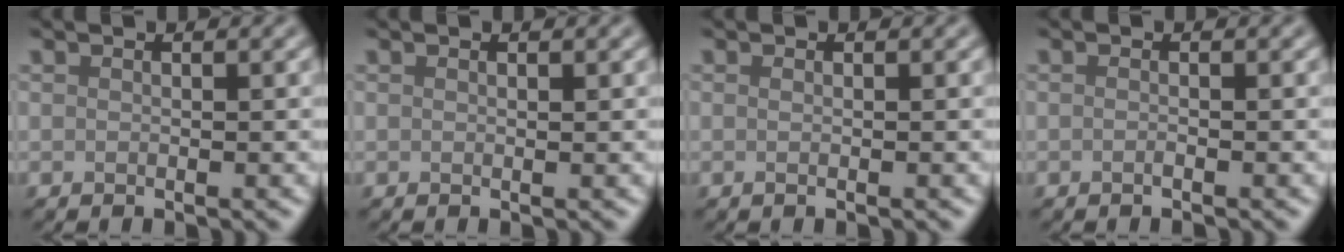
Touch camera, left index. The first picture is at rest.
{"total": 0.5, "force": [0.3, 0.1, 0.4], "torque": [-0.004, 0.002, 0.001]}
{"total": 0.8, "force": [0.0, 0.3, 0.7], "torque": [-0.009, 0.001, -0.003]}
{"total": 0.7, "force": [-0.3, 0.2, 0.6], "torque": [-0.010, -0.002, -0.008]}